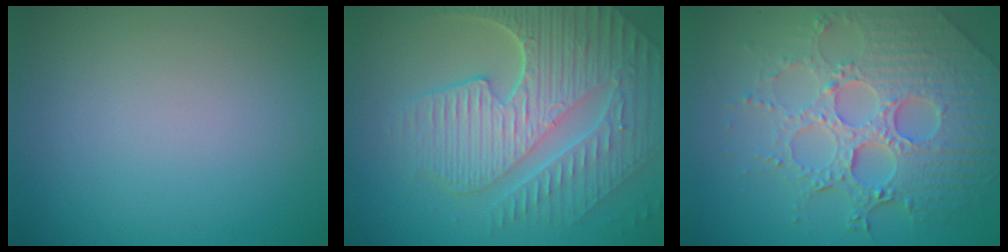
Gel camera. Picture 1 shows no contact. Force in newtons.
{"total": 9.4, "press": 6.4, "slide": 6.9}
{"total": 8.2, "press": 5.9, "slide": 5.7}